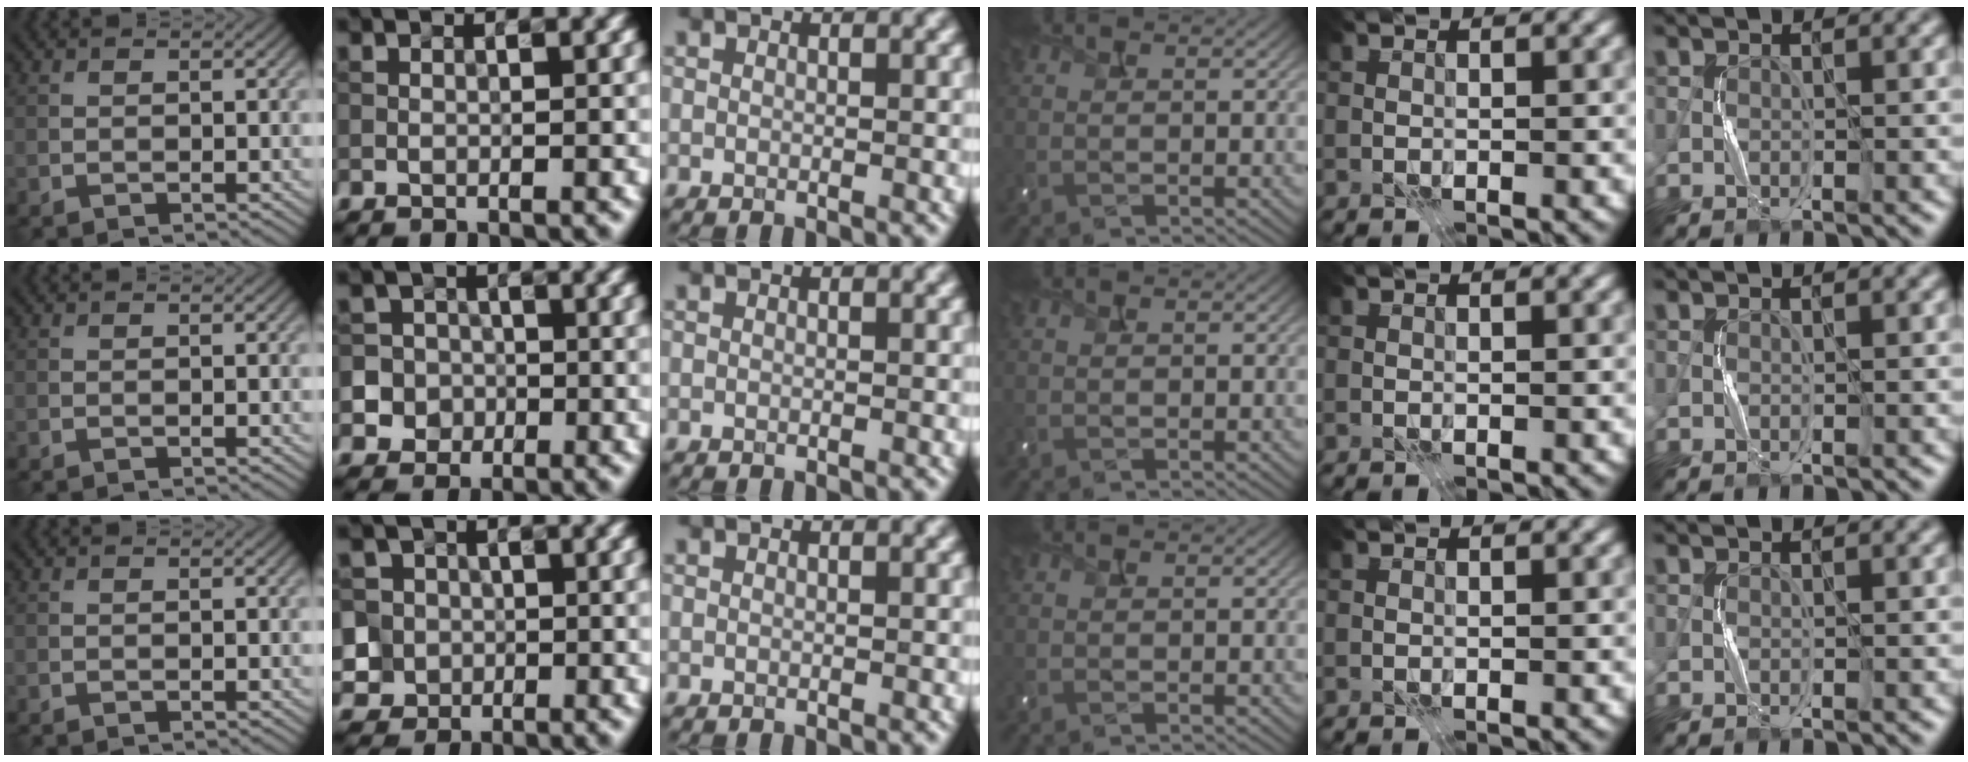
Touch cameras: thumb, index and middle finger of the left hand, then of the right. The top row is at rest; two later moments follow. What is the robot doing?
{"motion": "press", "object": "camera"}